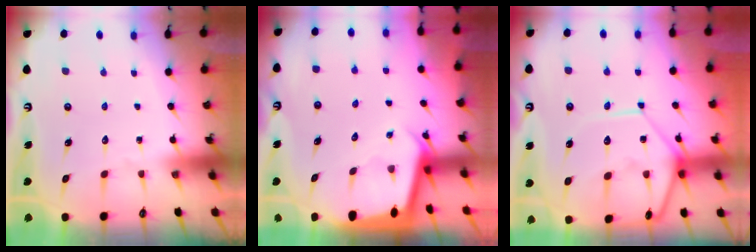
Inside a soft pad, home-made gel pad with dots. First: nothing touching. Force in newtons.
{"total": 2.3, "press": 2.3, "slide": 0.1}
{"total": 12.1, "press": 12.1, "slide": 0.8}